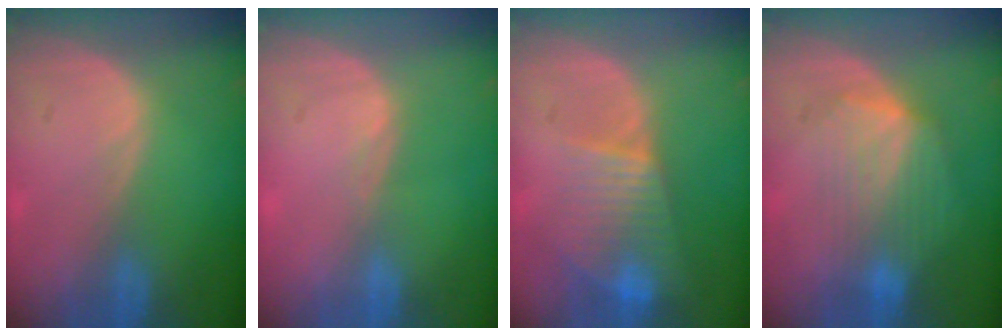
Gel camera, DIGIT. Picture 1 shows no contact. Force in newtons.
{"total": 0.6, "press": 0.5, "slide": 0.4}
{"total": 8.1, "press": 7.0, "slide": 4.2}
{"total": 7.3, "press": 7.0, "slide": 1.8}